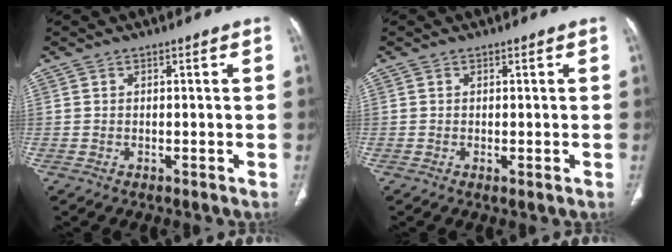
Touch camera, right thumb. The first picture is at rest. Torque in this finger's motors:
{"motor_torque": [-0.83, -0.11, -0.27, 0.07, -0.03]}